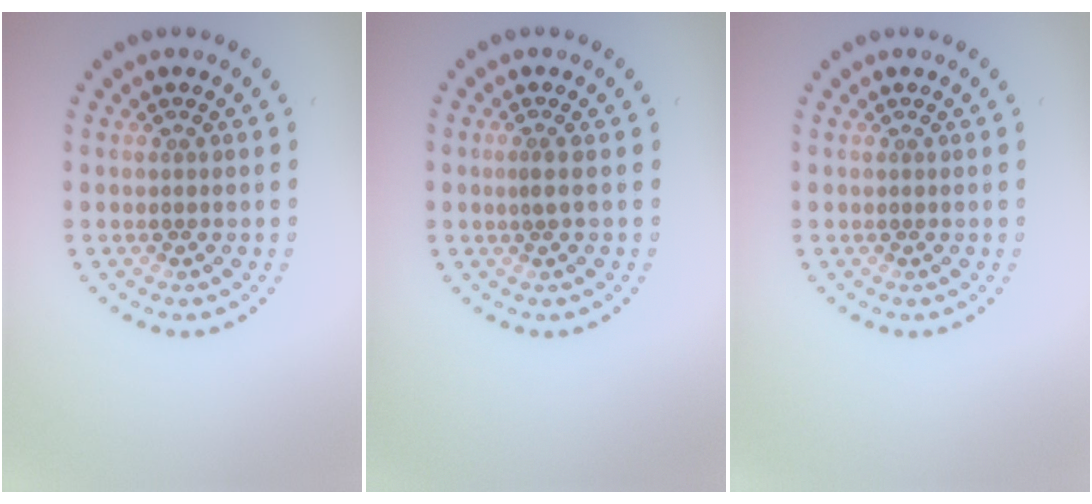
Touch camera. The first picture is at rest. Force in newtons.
{"total": 0.8, "press": 0.5, "slide": 0.6}
{"total": 0.0}